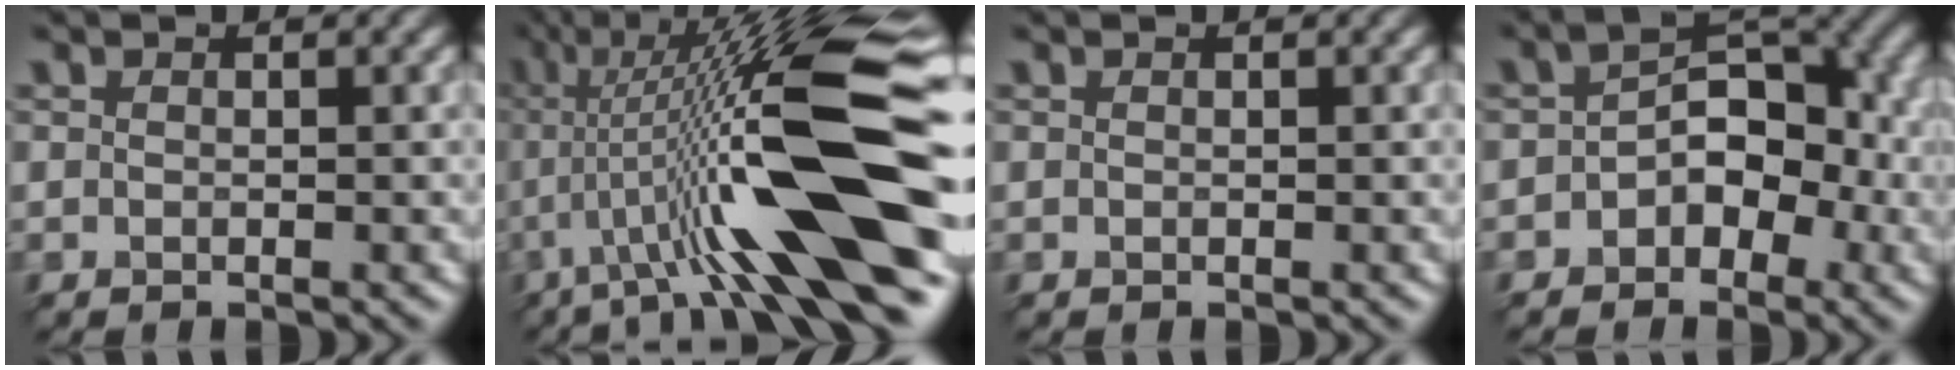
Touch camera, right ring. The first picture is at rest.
{"total": 14.1, "force": [-0.8, 2.1, 13.9], "torque": [-0.233, 0.024, -0.004]}
{"total": 0.0}
{"total": 4.3, "force": [-1.5, 2.8, 2.9], "torque": [-0.049, 0.013, -0.021]}